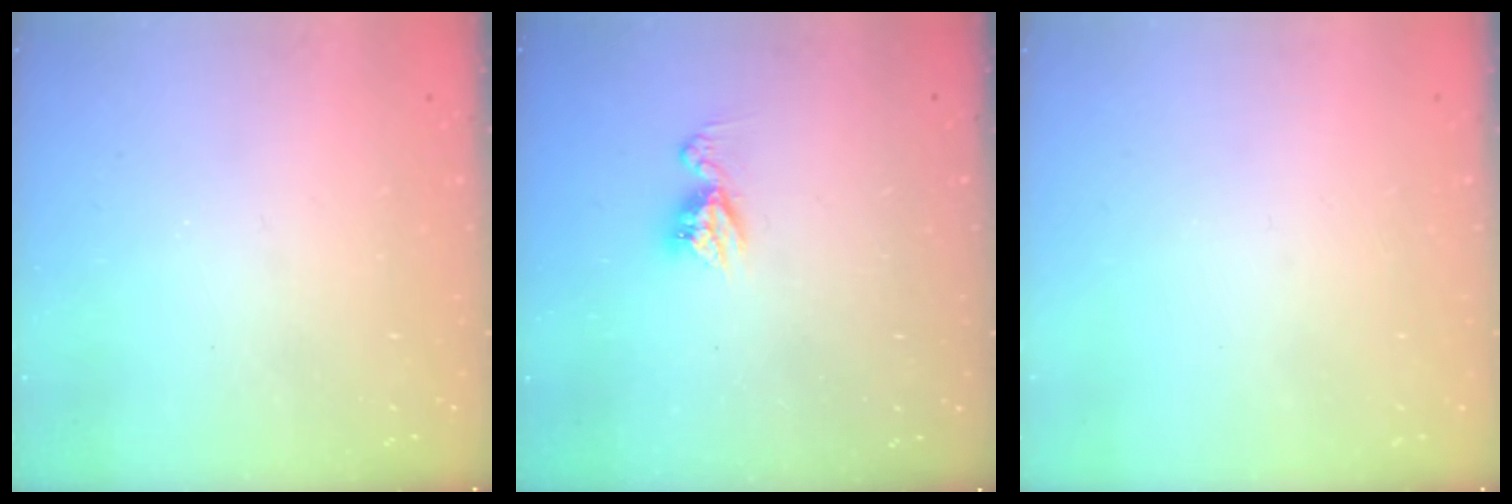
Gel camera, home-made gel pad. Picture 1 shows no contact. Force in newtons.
{"total": 8.5, "press": 8.5, "slide": 0.7}
{"total": 0.0}